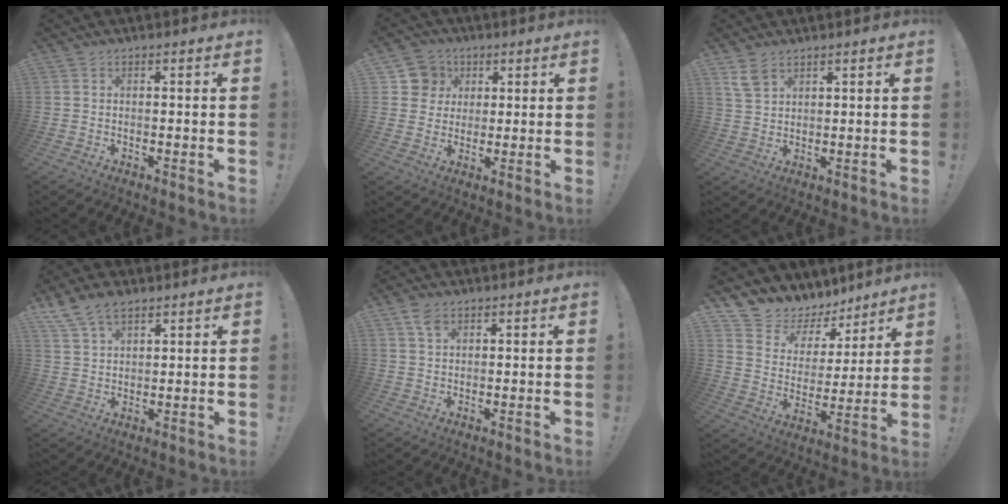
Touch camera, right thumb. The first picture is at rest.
{"total": 8.5, "force": [2.8, 7.9, 1.4], "torque": [-0.014, -0.016, 0.058]}
{"total": 5.2, "force": [3.5, 2.7, 2.7], "torque": [-0.044, -0.015, 0.067]}
{"total": 7.8, "force": [5.8, 3.7, 3.6], "torque": [-0.074, -0.023, 0.115]}
{"total": 3.6, "force": [2.1, 2.0, 2.1], "torque": [-0.029, -0.007, 0.036]}
{"total": 8.9, "force": [7.1, 5.3, 0.8], "torque": [-0.033, -0.066, 0.130]}